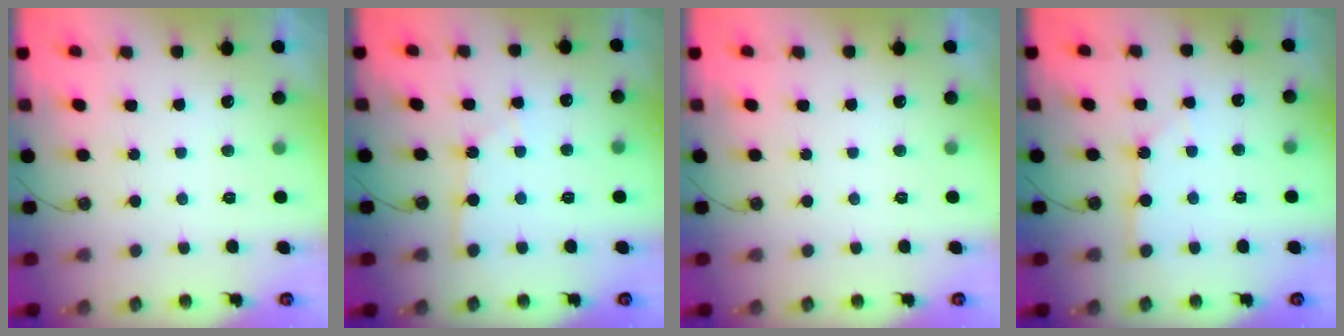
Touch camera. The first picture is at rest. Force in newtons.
{"total": 4.6, "press": 4.5, "slide": 0.7}
{"total": 0.0}
{"total": 2.2, "press": 2.2, "slide": 0.4}